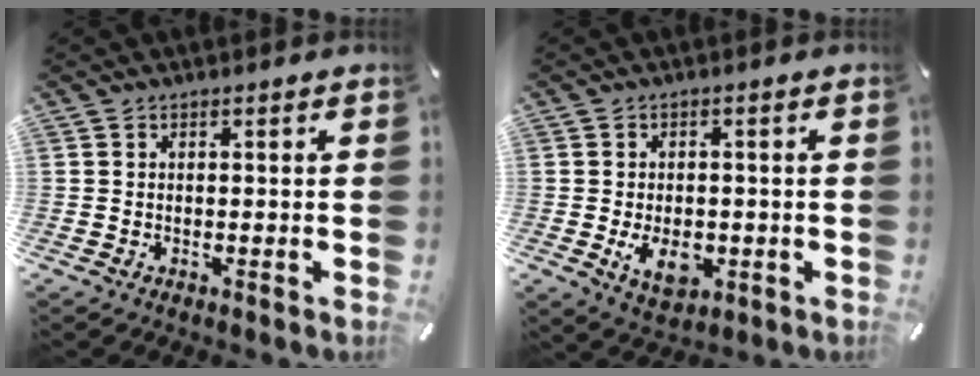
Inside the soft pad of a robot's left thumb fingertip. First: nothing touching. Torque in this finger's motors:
{"motor_torque": [0.49, 2.08, 0.27, 0.23, 0.23]}